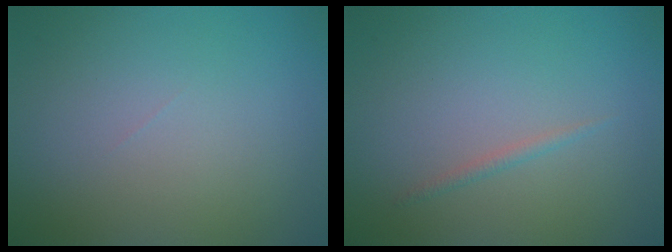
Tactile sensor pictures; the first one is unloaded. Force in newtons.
{"total": 0.7, "press": 0.7, "slide": 0.1}